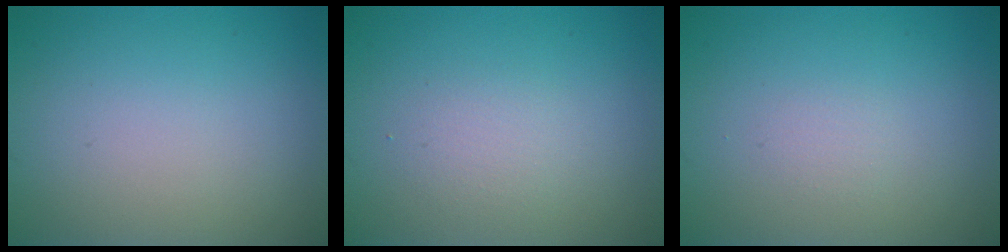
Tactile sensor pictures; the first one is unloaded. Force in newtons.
{"total": 1.5, "press": 1.5, "slide": 0.1}
{"total": 0.6, "press": 0.6, "slide": 0.1}